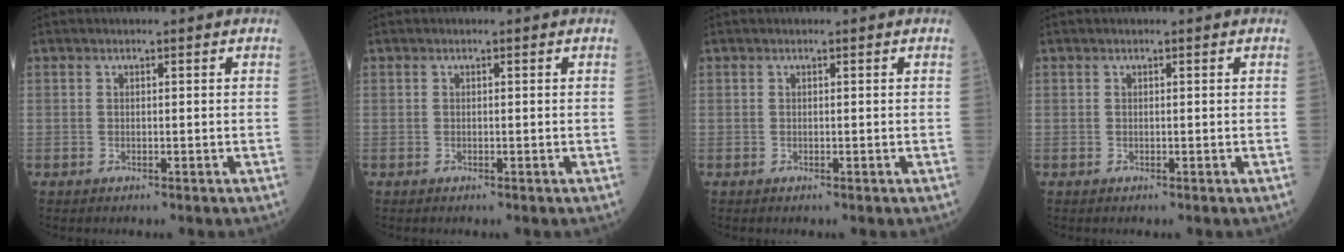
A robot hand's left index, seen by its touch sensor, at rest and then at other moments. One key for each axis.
{"total": 0.0}
{"total": 0.0}
{"total": 0.0}